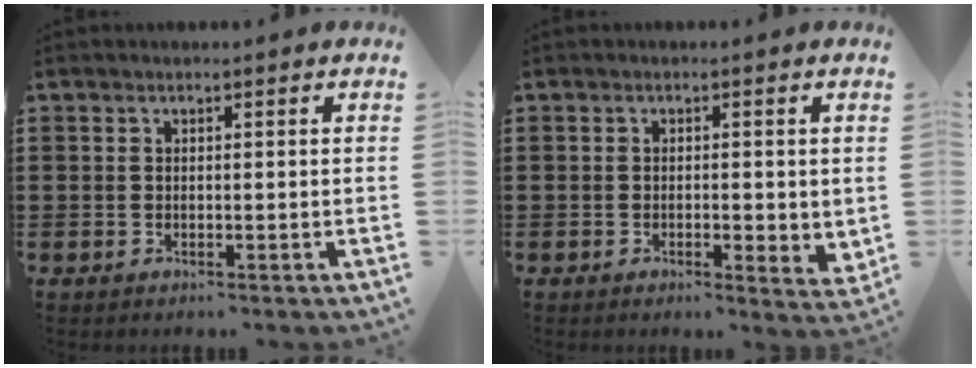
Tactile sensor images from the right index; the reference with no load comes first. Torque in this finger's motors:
{"motor_torque": [0.02, 0.09, 0.21, 0.01]}